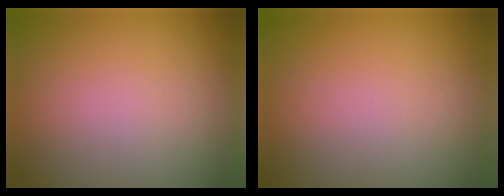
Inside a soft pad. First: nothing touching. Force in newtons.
{"total": 0.0}